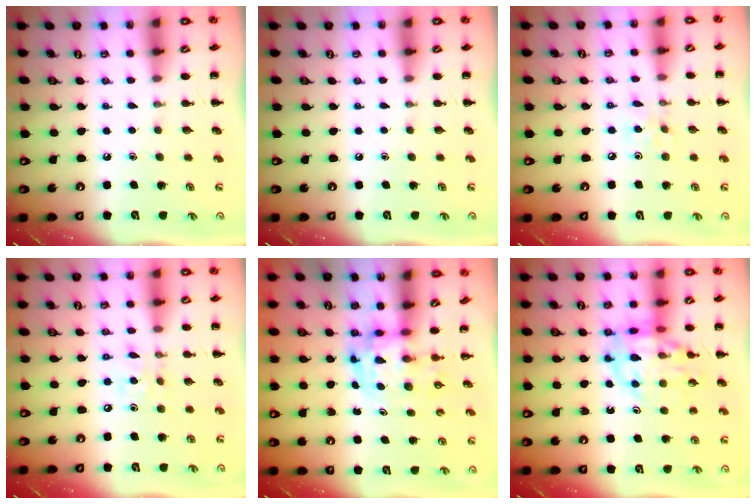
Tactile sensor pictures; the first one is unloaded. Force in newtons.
{"total": 0.0}
{"total": 3.8, "press": 3.6, "slide": 1.3}
{"total": 6.4, "press": 6.2, "slide": 1.3}
{"total": 3.5, "press": 3.5, "slide": 0.6}
{"total": 16.0, "press": 15.9, "slide": 2.4}